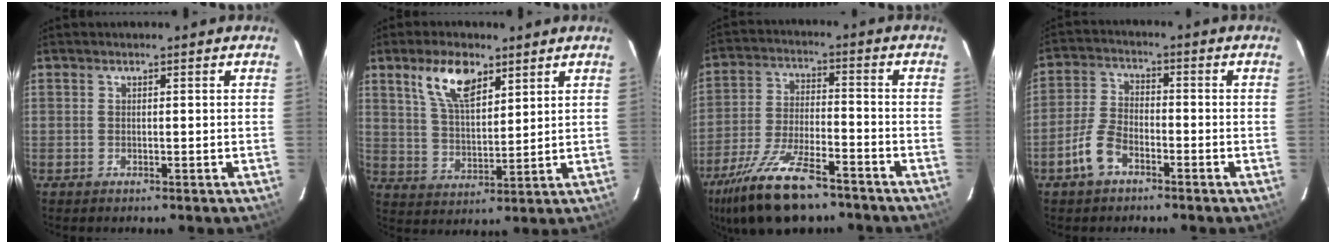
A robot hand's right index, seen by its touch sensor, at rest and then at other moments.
{"total": 9.7, "force": [5.8, 4.3, 6.6], "torque": [-0.121, 0.011, 0.114]}
{"total": 17.5, "force": [-12.9, 5.7, 10.4], "torque": [-0.220, -0.031, -0.225]}
{"total": 6.5, "force": [-3.9, 3.2, 4.1], "torque": [-0.093, 0.010, -0.076]}